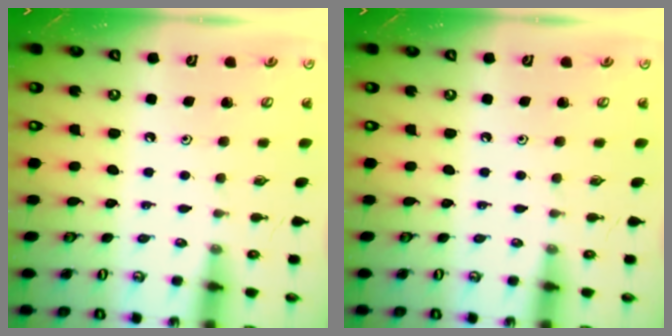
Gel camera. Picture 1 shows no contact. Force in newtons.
{"total": 0.0}